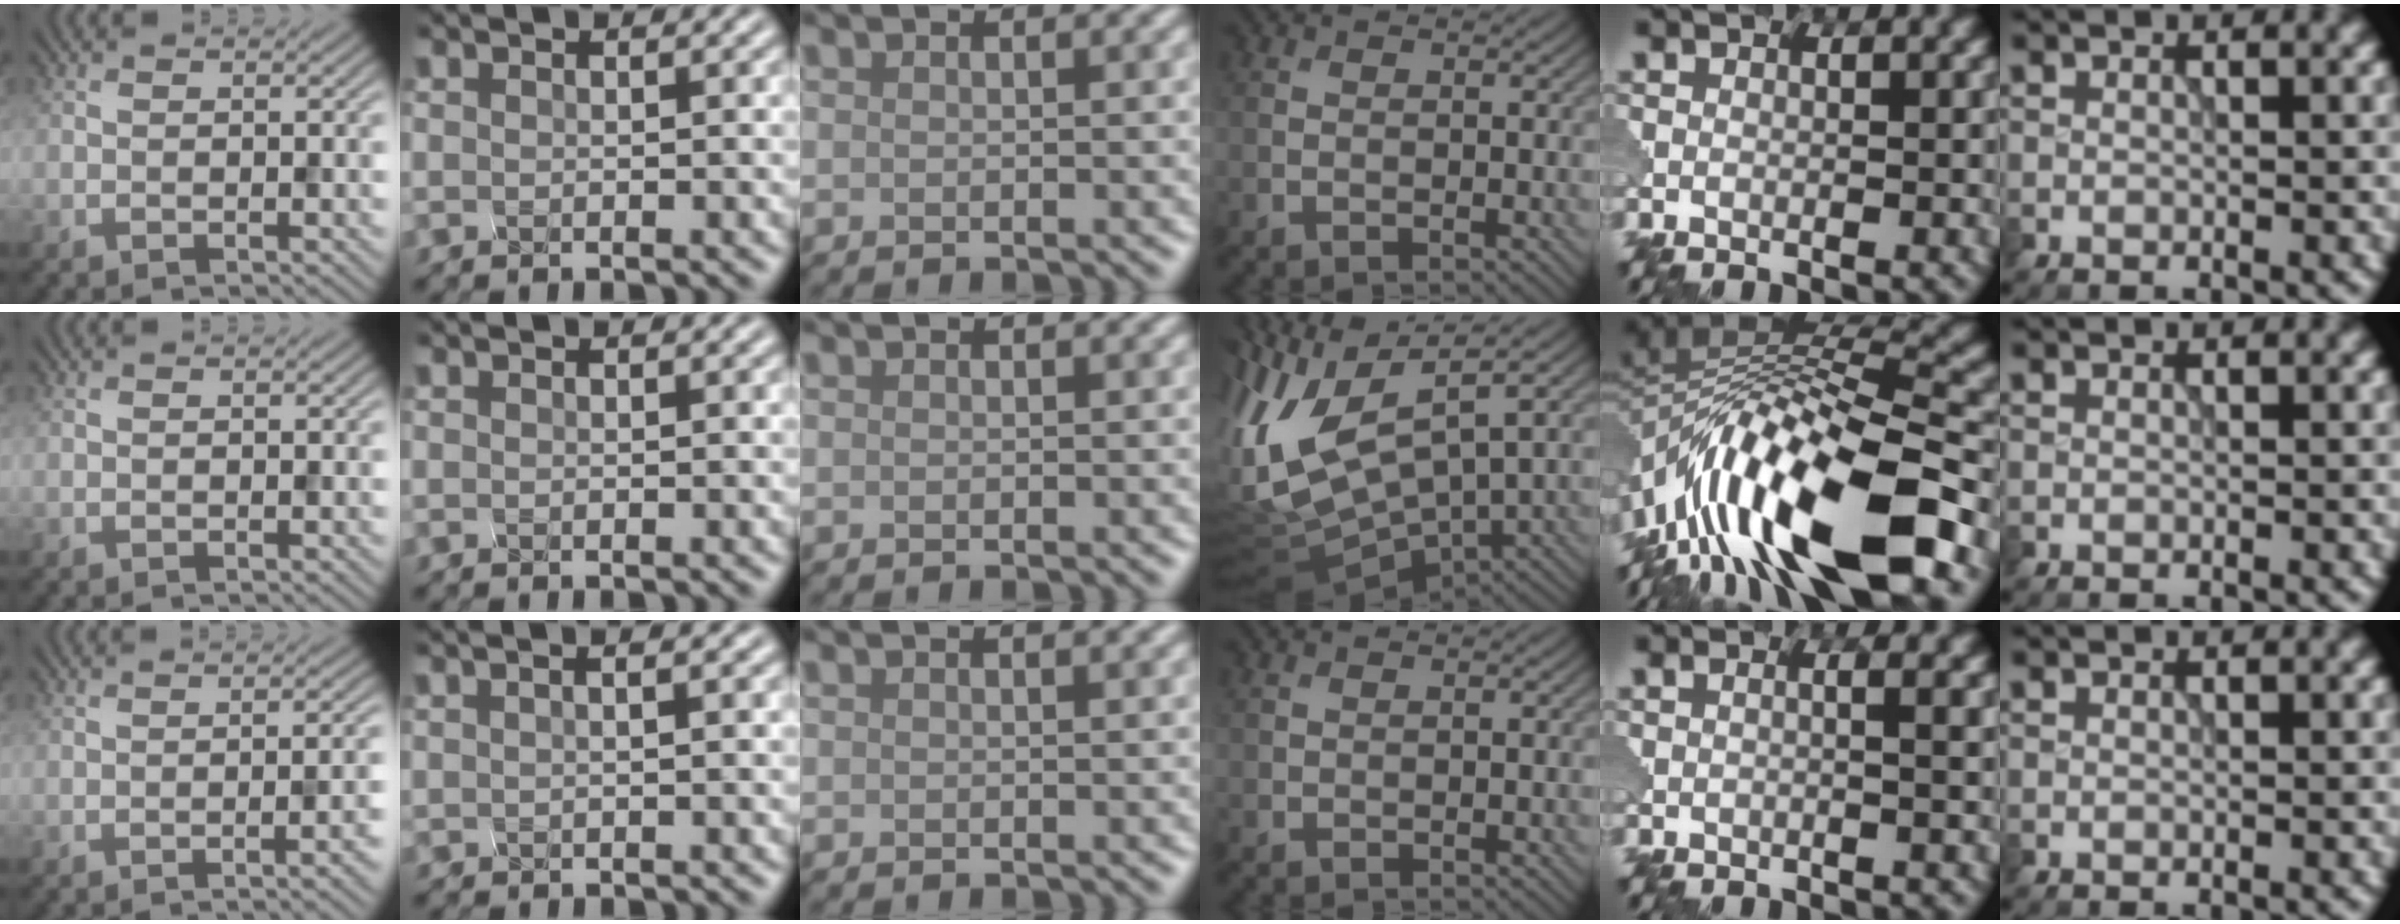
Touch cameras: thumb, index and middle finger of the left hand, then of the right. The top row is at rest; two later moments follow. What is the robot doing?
{"motion": "squeeze", "object": "hand grip exerciser"}